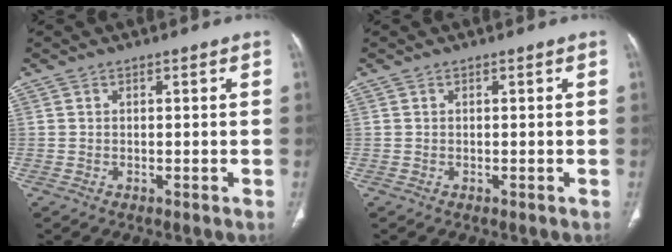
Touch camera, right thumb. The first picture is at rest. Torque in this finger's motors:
{"motor_torque": [0.10, 0.10, -0.08, 0.03, 0.02]}